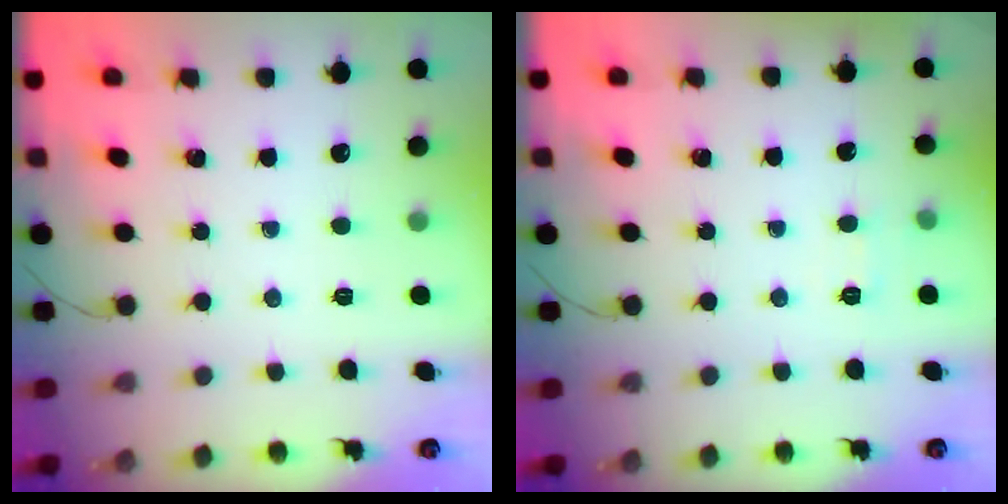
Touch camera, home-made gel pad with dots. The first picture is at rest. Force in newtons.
{"total": 4.7, "press": 4.5, "slide": 1.4}